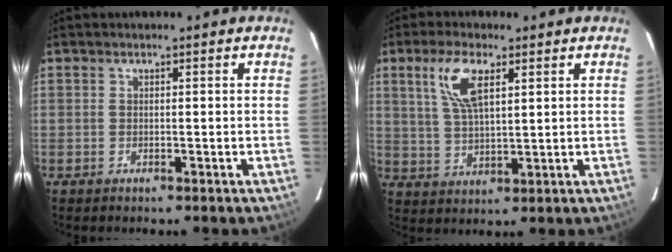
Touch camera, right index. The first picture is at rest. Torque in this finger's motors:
{"motor_torque": [0.51, 0.41, 0.20, 0.13]}